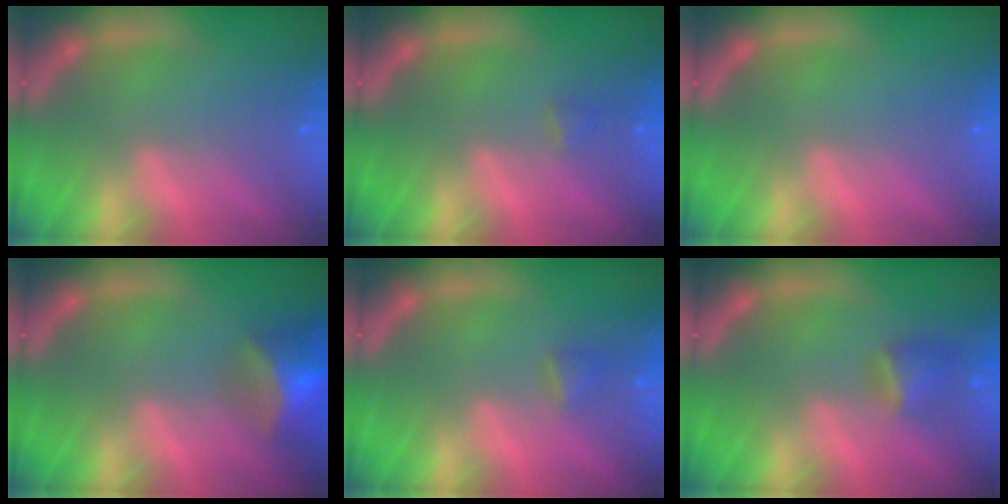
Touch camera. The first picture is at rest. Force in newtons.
{"total": 0.9}
{"total": 0.0}
{"total": 7.0}
{"total": 1.4}
{"total": 2.4}